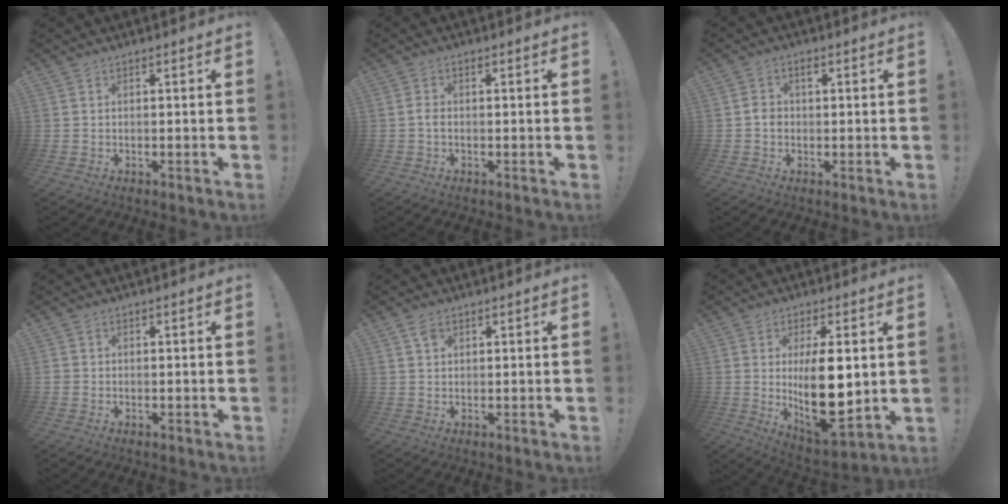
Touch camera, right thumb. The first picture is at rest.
{"total": 1.6, "force": [-0.3, 0.6, 1.4], "torque": [-0.025, 0.005, -0.005]}
{"total": 2.4, "force": [-0.1, 1.9, 1.5], "torque": [-0.014, 0.001, -0.006]}
{"total": 1.0, "force": [-0.5, 0.8, 0.4], "torque": [-0.007, 0.004, -0.009]}
{"total": 2.0, "force": [1.3, 1.2, 0.9], "torque": [-0.005, -0.006, 0.021]}
{"total": 17.5, "force": [1.2, 7.7, 15.7], "torque": [-0.260, -0.029, 0.025]}